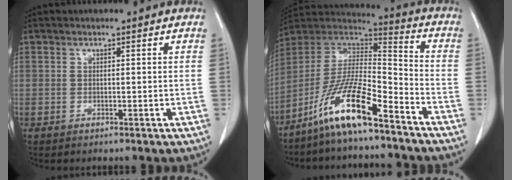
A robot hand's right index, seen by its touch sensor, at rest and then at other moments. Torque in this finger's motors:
{"motor_torque": [1.37, -0.77, 0.98, 0.21]}